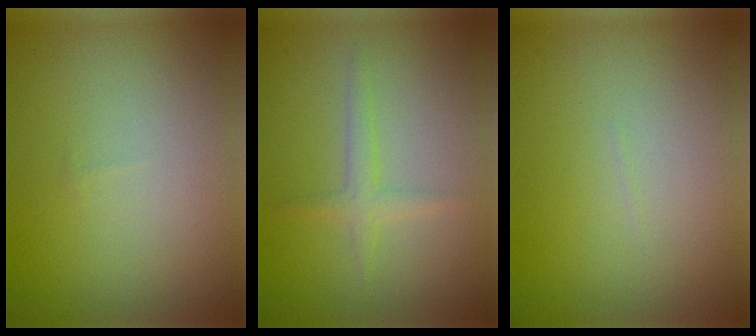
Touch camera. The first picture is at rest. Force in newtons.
{"total": 1.6, "press": 1.6, "slide": 0.1}
{"total": 0.0}